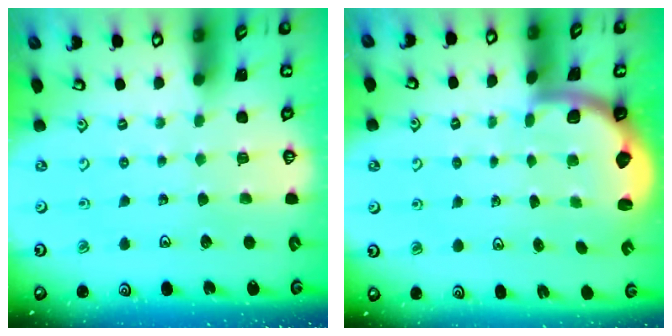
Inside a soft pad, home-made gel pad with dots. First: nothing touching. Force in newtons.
{"total": 1.8, "press": 1.8, "slide": 0.5}